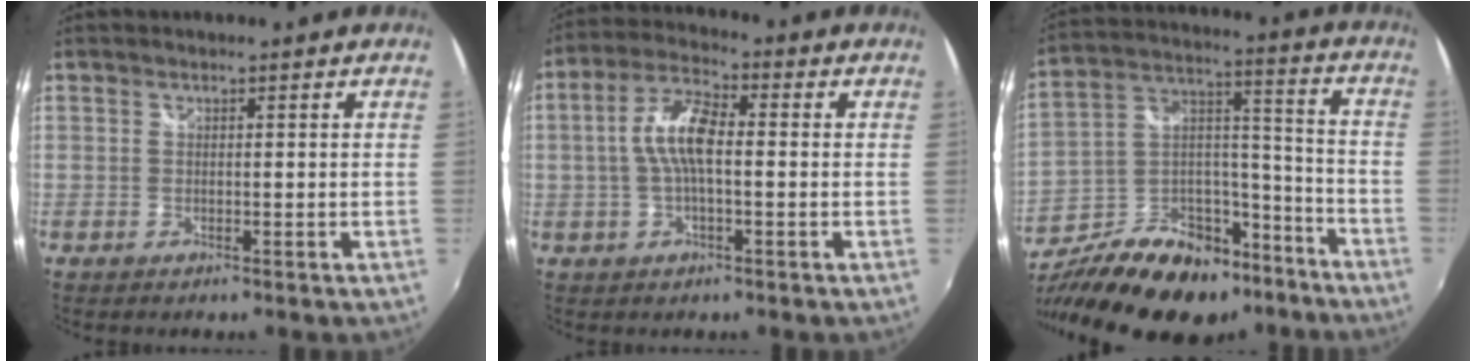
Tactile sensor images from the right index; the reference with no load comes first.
{"total": 8.3, "force": [-0.2, 3.0, 7.8], "torque": [-0.158, 0.015, -0.007]}
{"total": 26.6, "force": [-18.5, 13.6, 13.5], "torque": [-0.271, 0.036, -0.273]}